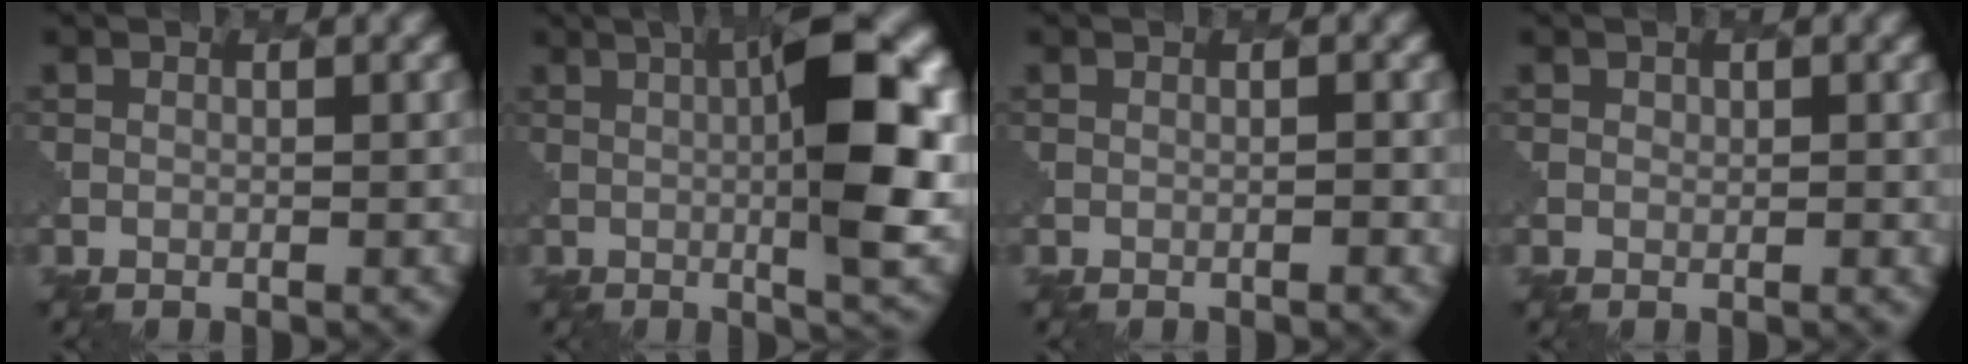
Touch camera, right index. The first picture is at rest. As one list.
[{"total": 10.0, "force": [1.5, 1.5, 9.8], "torque": [-0.135, 0.008, 0.013]}, {"total": 1.0, "force": [0.1, -0.8, -0.5], "torque": [0.000, 0.005, -0.009]}, {"total": 1.0, "force": [0.8, -0.2, -0.5], "torque": [0.002, 0.000, 0.000]}]